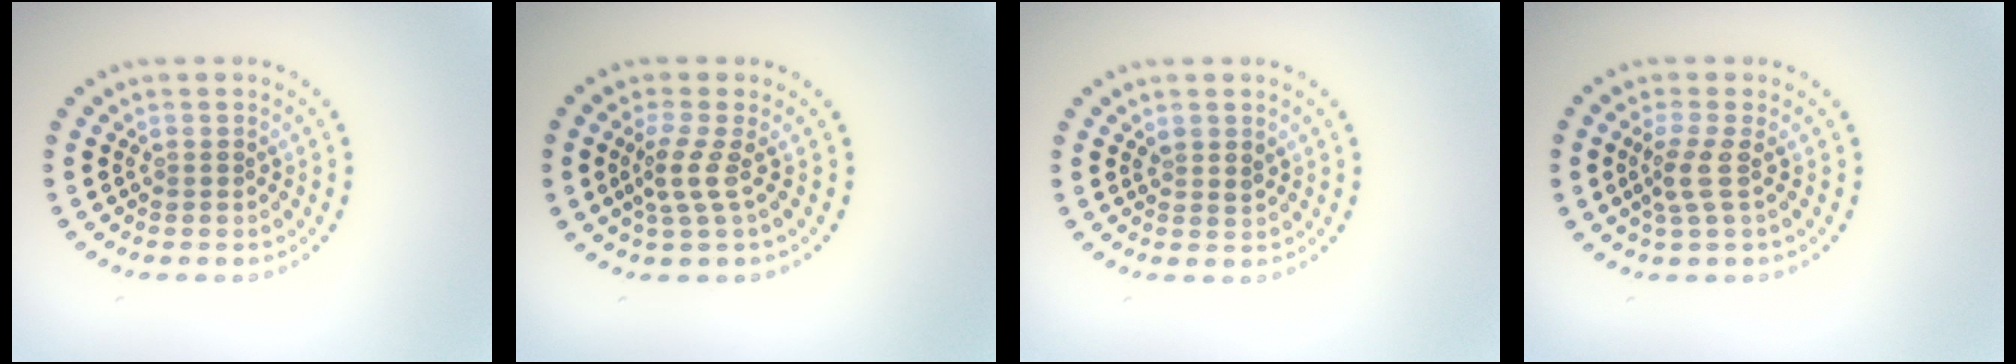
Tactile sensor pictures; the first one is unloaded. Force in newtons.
{"total": 2.3, "press": 1.6, "slide": 1.7}
{"total": 1.0, "press": 0.9, "slide": 0.5}
{"total": 2.2, "press": 1.6, "slide": 1.5}